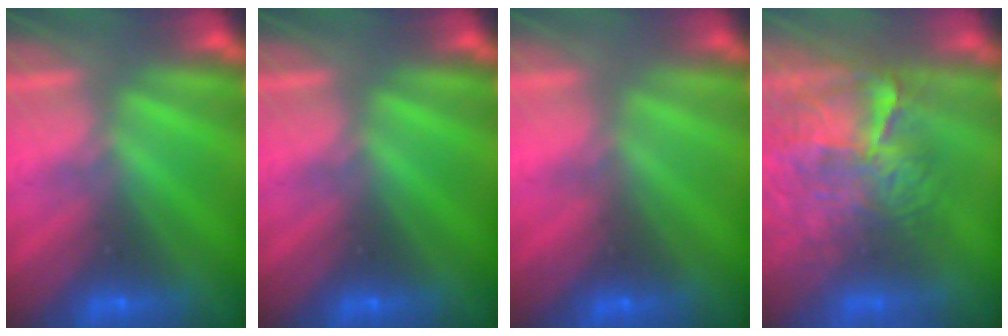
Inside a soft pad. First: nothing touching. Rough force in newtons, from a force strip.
{"total": 0.0}
{"total": 3.7}
{"total": 10.5}